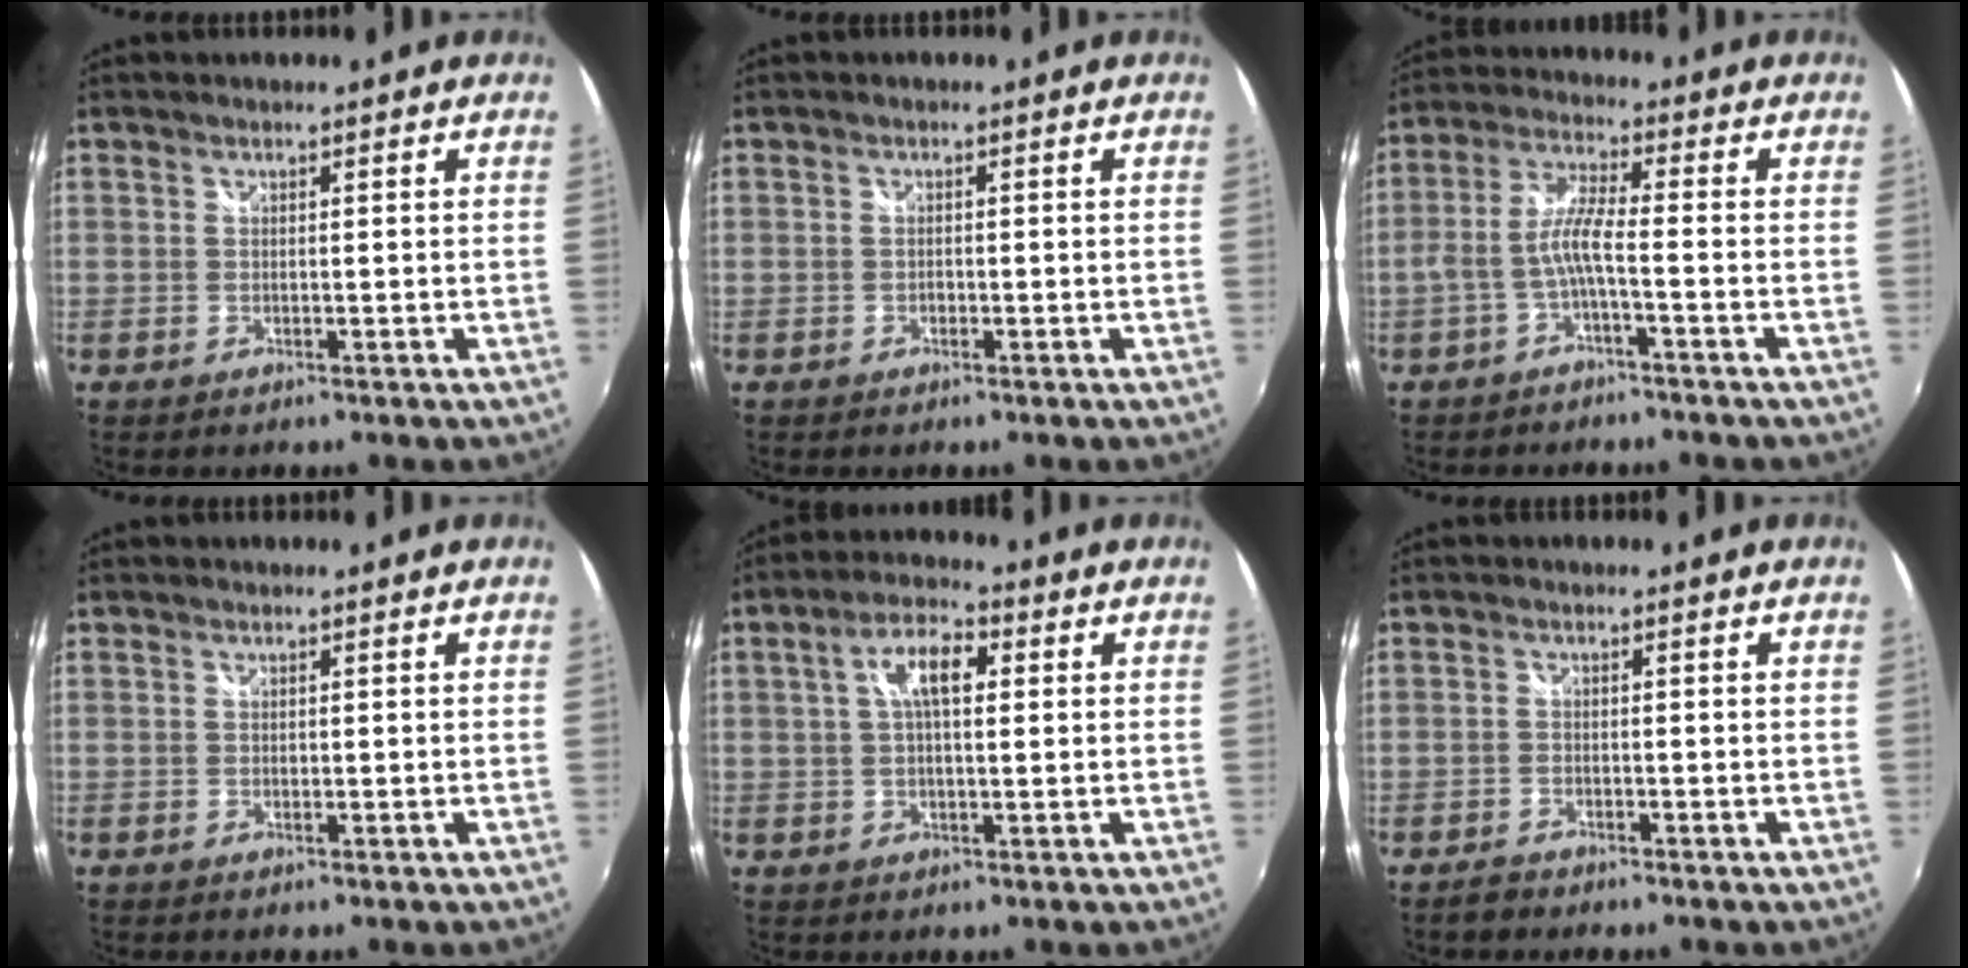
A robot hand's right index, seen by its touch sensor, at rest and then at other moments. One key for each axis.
{"total": 0.7, "fx": -0.4, "fy": 0.6, "fz": 0.2, "tx": -0.004, "ty": -0.002, "tz": -0.007}
{"total": 5.5, "fx": -2.4, "fy": 0.3, "fz": 4.9, "tx": -0.116, "ty": 0.010, "tz": -0.043}
{"total": 0.0}
{"total": 7.0, "fx": 1.6, "fy": 2.9, "fz": 6.2, "tx": -0.113, "ty": 0.017, "tz": 0.025}
{"total": 2.1, "fx": -1.8, "fy": 0.9, "fz": 0.4, "tx": -0.016, "ty": -0.001, "tz": -0.036}